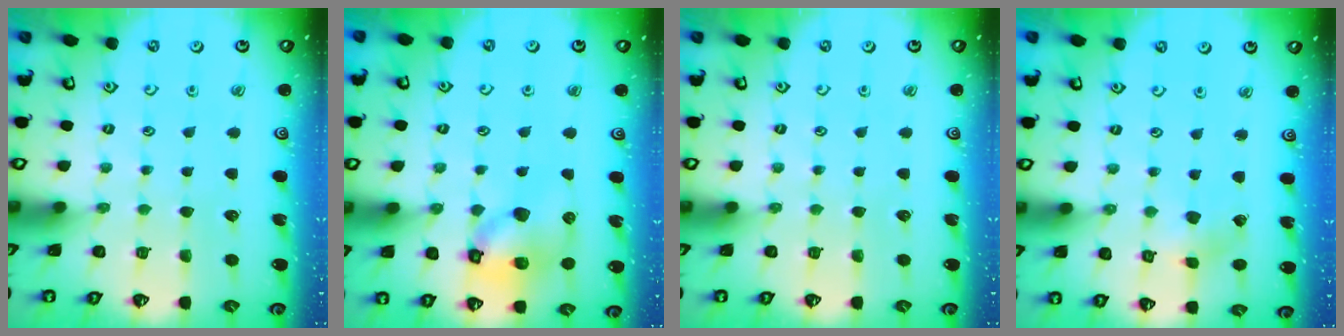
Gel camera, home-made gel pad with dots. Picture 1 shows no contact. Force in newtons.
{"total": 11.4, "press": 11.3, "slide": 1.7}
{"total": 0.0}
{"total": 2.3, "press": 2.2, "slide": 0.3}